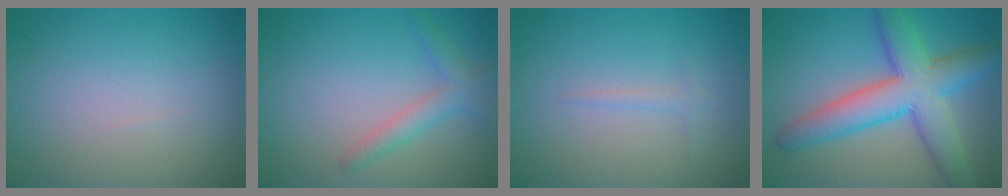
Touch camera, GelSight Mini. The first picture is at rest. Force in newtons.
{"total": 2.3, "press": 2.3, "slide": 0.1}
{"total": 0.7, "press": 0.7, "slide": 0.0}
{"total": 8.4, "press": 8.4, "slide": 0.2}